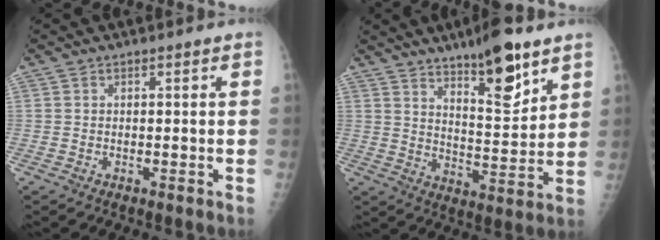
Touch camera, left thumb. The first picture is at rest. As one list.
[{"total": 12.9, "force": [8.4, 3.6, 9.0], "torque": [-0.115, -0.060, 0.137]}]